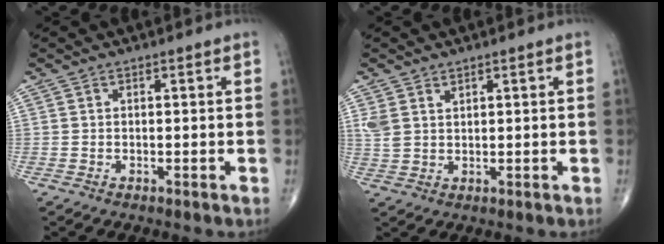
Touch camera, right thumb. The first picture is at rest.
{"total": 3.2, "force": [1.8, 2.0, 1.7], "torque": [-0.033, -0.004, 0.047]}